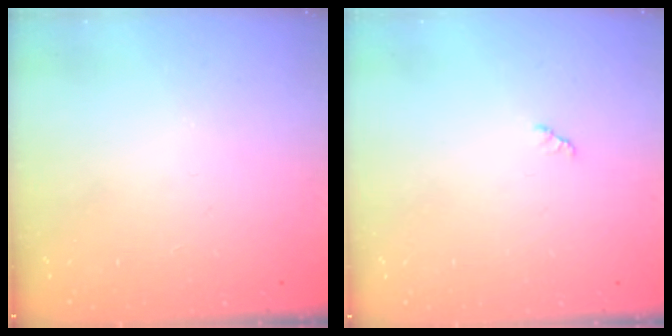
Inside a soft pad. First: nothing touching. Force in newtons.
{"total": 2.1, "press": 2.1, "slide": 0.3}